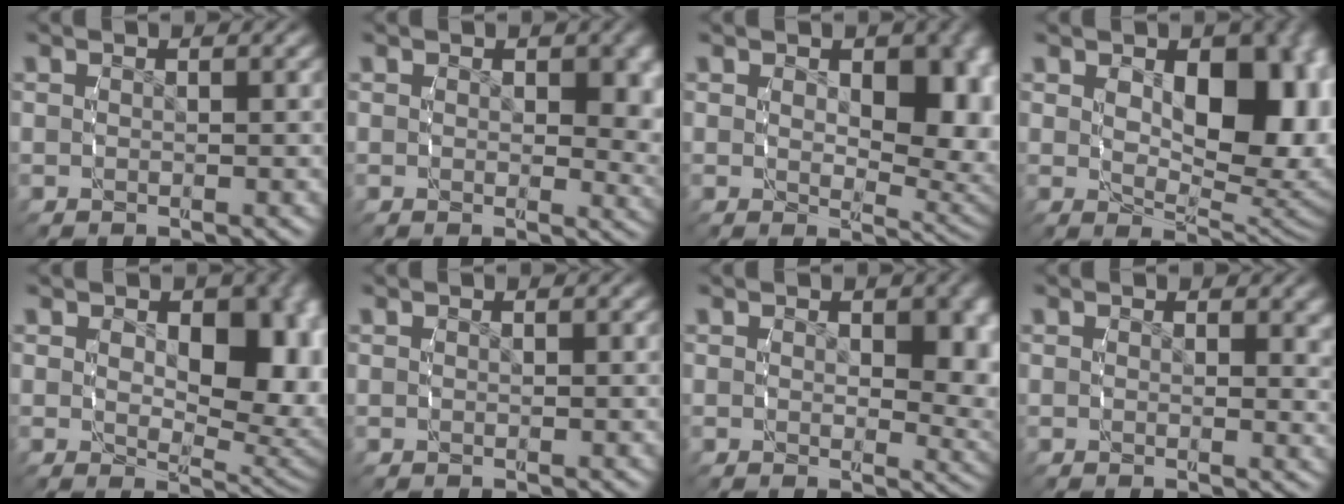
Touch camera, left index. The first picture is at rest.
{"total": 3.0, "force": [0.5, 1.7, 2.4], "torque": [-0.027, -0.015, 0.012]}
{"total": 6.2, "force": [0.9, 3.5, 5.1], "torque": [-0.068, -0.028, 0.022]}
{"total": 10.6, "force": [1.2, 6.0, 8.6], "torque": [-0.118, -0.028, 0.029]}
{"total": 7.9, "force": [0.8, 4.7, 6.3], "torque": [-0.087, -0.031, 0.022]}
{"total": 0.0}
{"total": 3.5, "force": [0.8, 1.8, 2.9], "torque": [-0.033, -0.015, 0.016]}
{"total": 1.2, "force": [1.0, 0.2, 0.6], "torque": [0.000, -0.003, 0.012]}